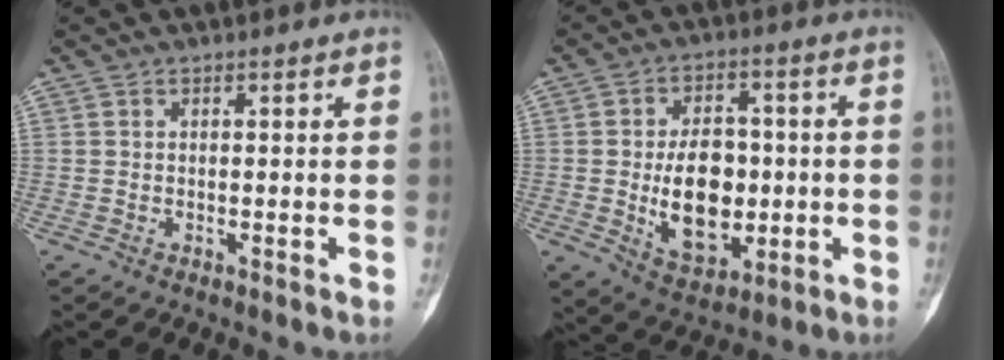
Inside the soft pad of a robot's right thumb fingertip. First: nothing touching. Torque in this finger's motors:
{"motor_torque": [0.67, 1.77, 1.41, 0.11, 0.32]}